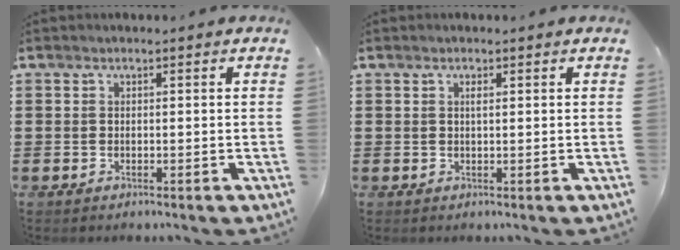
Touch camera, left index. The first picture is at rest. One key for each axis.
{"total": 1.0, "fx": 0.4, "fy": 0.2, "fz": 0.8, "tx": -0.018, "ty": 0.002, "tz": 0.008}